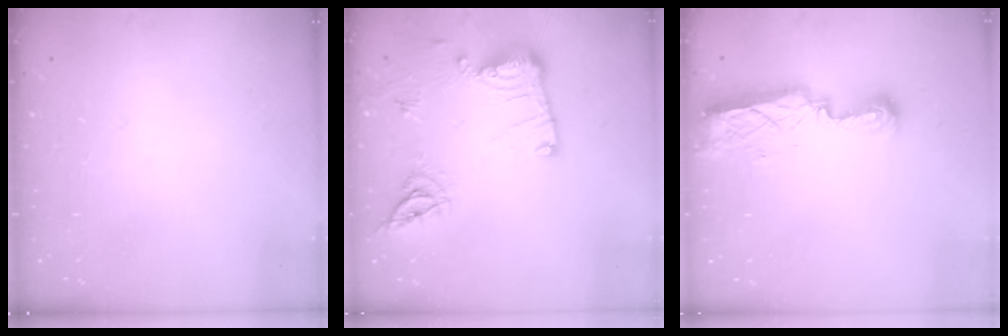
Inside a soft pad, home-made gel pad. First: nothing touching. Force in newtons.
{"total": 14.9, "press": 14.9, "slide": 0.4}
{"total": 7.9, "press": 7.9, "slide": 0.9}